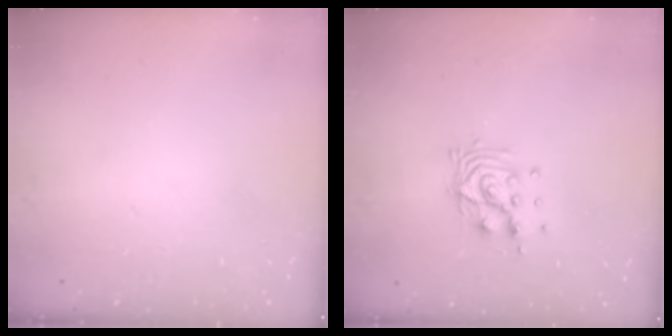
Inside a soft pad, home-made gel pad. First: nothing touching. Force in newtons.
{"total": 10.3, "press": 10.3, "slide": 0.9}